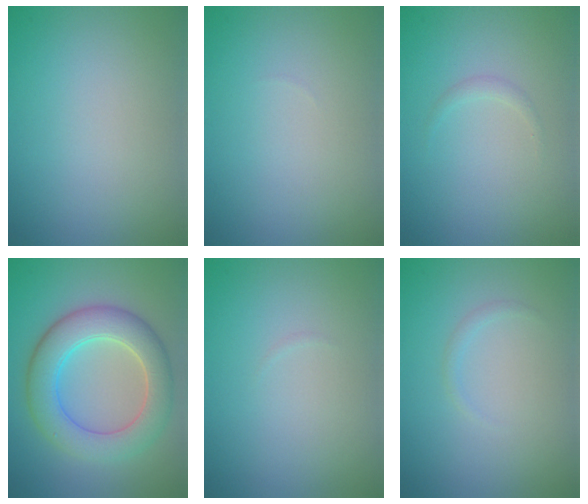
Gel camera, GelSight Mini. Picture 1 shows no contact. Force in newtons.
{"total": 0.0}
{"total": 0.6, "press": 0.6, "slide": 0.0}
{"total": 6.6, "press": 6.6, "slide": 0.4}
{"total": 0.0}
{"total": 0.6, "press": 0.6, "slide": 0.0}